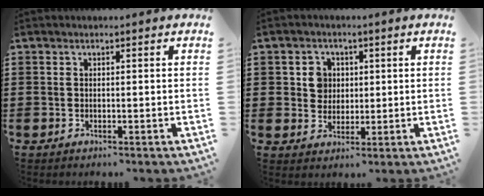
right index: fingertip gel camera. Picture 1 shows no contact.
{"total": 3.9, "force": [0.7, 3.6, 1.4], "torque": [-0.044, 0.013, 0.011]}